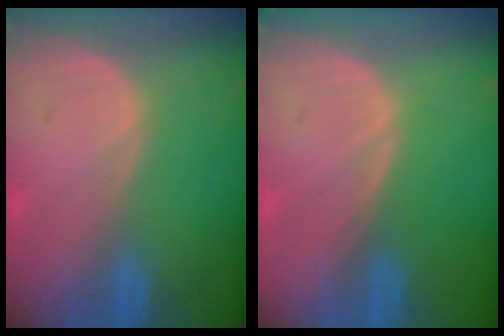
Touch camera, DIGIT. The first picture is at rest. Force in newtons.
{"total": 0.0}